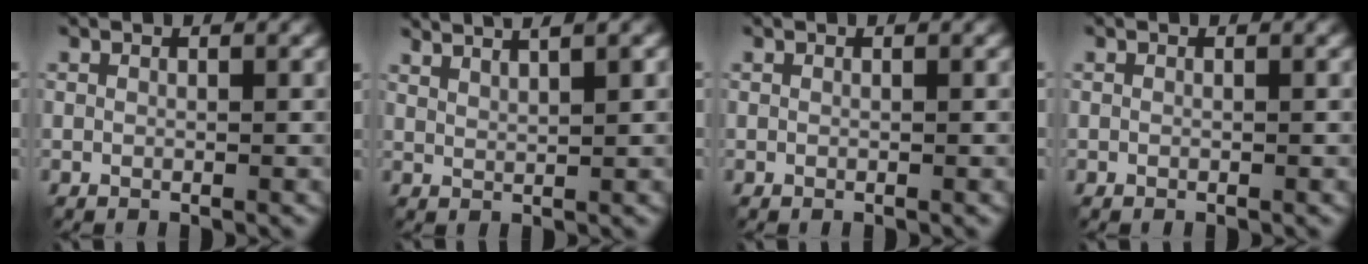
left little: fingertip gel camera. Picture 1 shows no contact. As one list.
[{"total": 4.5, "force": [3.4, 0.9, 2.8], "torque": [-0.025, 0.015, 0.034]}, {"total": 0.0}, {"total": 0.0}]